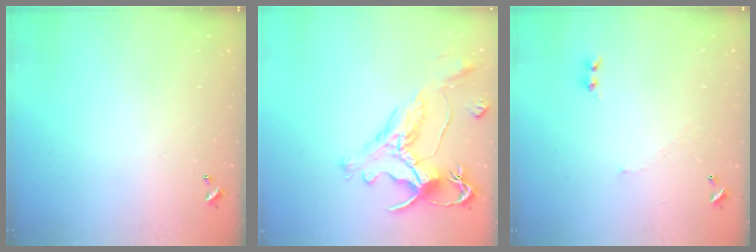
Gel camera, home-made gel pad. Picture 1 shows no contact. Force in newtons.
{"total": 1.5, "press": 0.7, "slide": 1.3}
{"total": 2.6, "press": 2.6, "slide": 0.6}